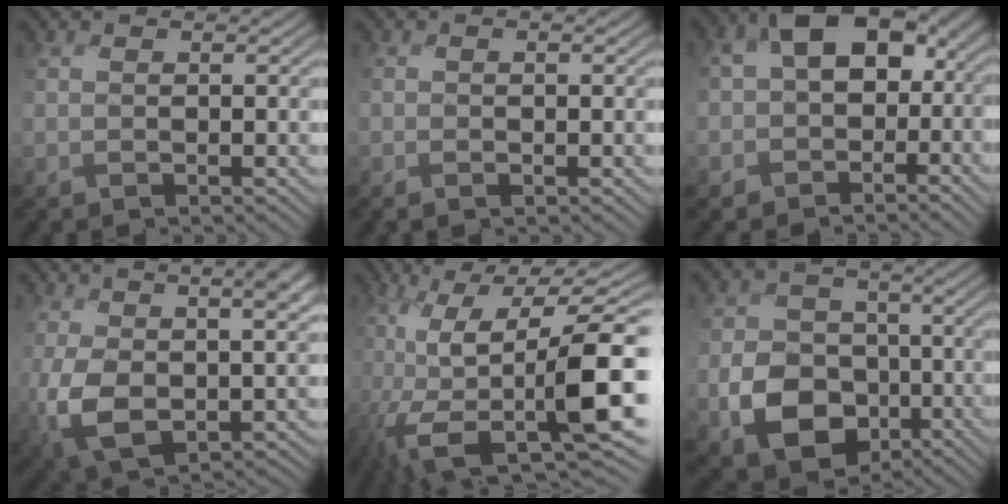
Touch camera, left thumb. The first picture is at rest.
{"total": 0.6, "force": [-0.3, 0.0, 0.5], "torque": [-0.003, 0.002, -0.007]}
{"total": 11.0, "force": [-0.6, 8.7, 6.7], "torque": [-0.121, -0.027, -0.017]}
{"total": 11.0, "force": [1.2, 6.0, 9.2], "torque": [-0.204, -0.022, 0.030]}
{"total": 15.9, "force": [-5.5, 7.9, 12.7], "torque": [-0.237, -0.025, -0.097]}
{"total": 9.6, "force": [-4.0, 7.6, 4.2], "torque": [-0.085, -0.025, -0.085]}